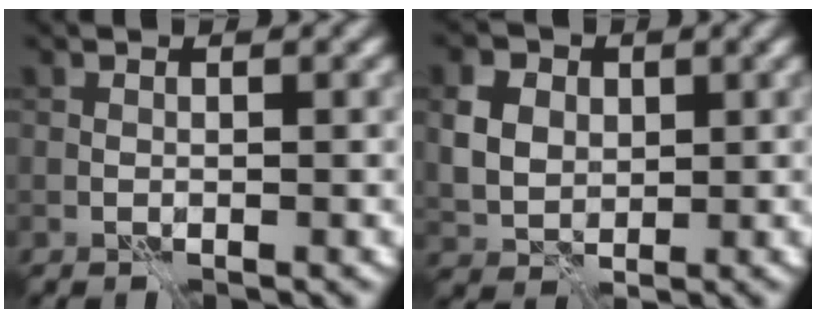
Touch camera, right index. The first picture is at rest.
{"total": 6.0, "force": [1.9, 4.7, 3.2], "torque": [-0.079, 0.017, 0.027]}